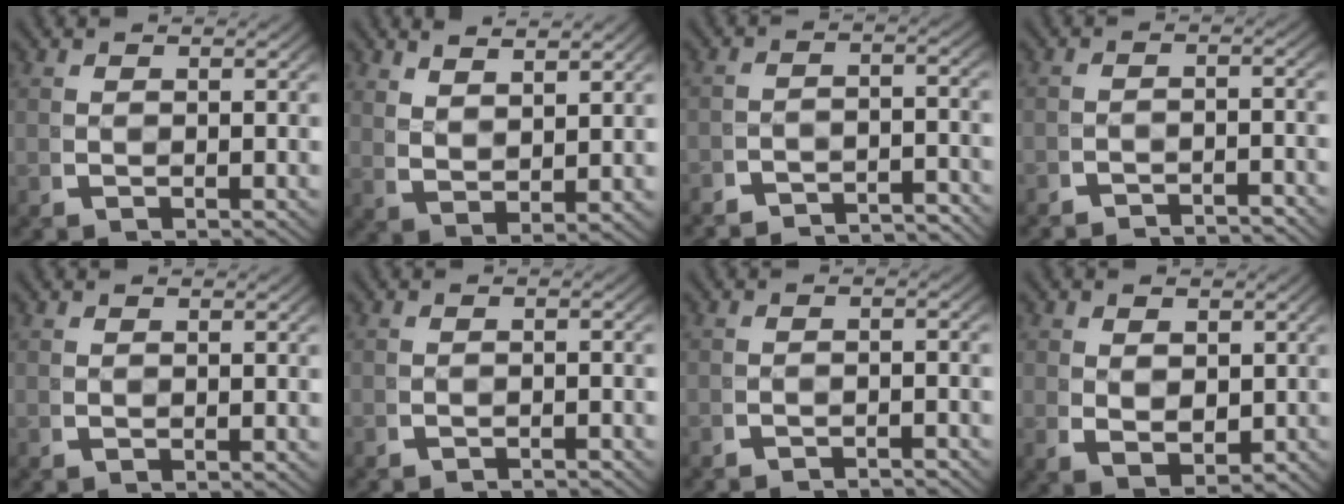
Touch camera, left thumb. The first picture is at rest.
{"total": 3.5, "force": [2.4, 1.5, 2.1], "torque": [-0.039, -0.008, 0.051]}
{"total": 5.8, "force": [-5.6, 1.1, 1.0], "torque": [0.005, -0.013, -0.097]}
{"total": 3.7, "force": [-3.6, 0.4, 0.2], "torque": [0.008, -0.007, -0.068]}
{"total": 0.0}
{"total": 1.7, "force": [-1.7, 0.2, 0.1], "torque": [0.002, 0.002, -0.035]}
{"total": 2.6, "force": [-2.6, 0.3, 0.1], "torque": [0.004, -0.003, -0.049]}
{"total": 3.5, "force": [-0.2, 2.6, 2.2], "torque": [-0.040, -0.023, 0.012]}